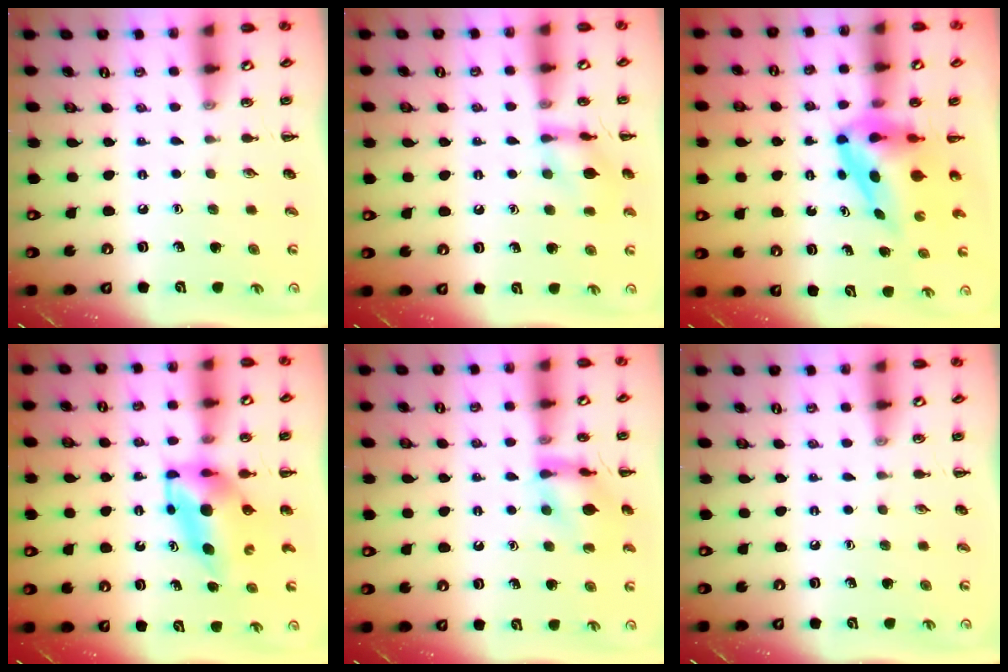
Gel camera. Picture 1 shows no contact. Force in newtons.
{"total": 10.8, "press": 10.8, "slide": 0.3}
{"total": 5.8, "press": 5.6, "slide": 1.7}
{"total": 6.8, "press": 6.7, "slide": 1.4}
{"total": 12.8, "press": 12.8, "slide": 1.1}
{"total": 0.0}